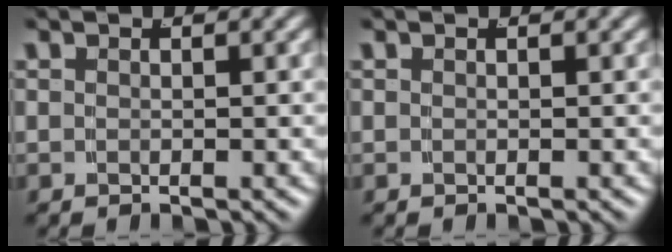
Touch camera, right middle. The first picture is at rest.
{"total": 0.0}